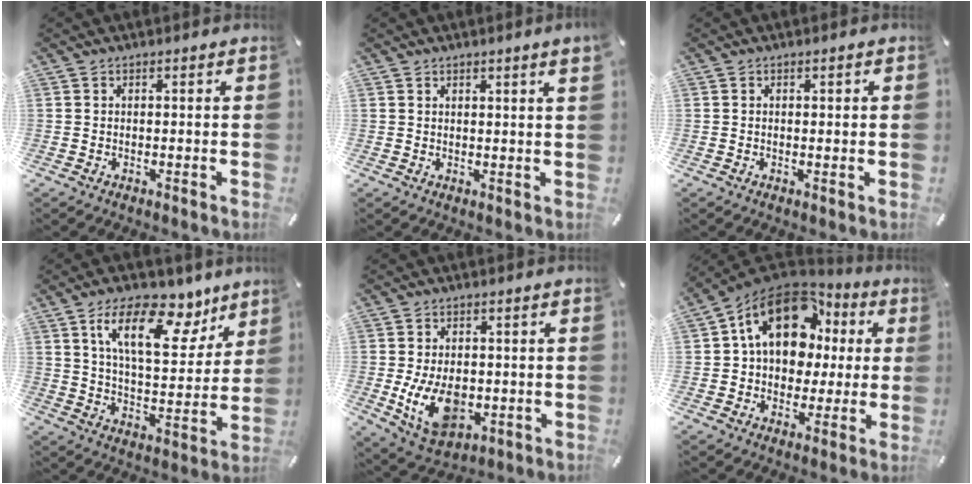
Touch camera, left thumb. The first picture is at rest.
{"total": 1.7, "force": [1.4, -0.1, 1.1], "torque": [-0.022, 0.000, 0.024]}
{"total": 0.7, "force": [0.1, 0.2, 0.7], "torque": [-0.013, 0.001, 0.001]}
{"total": 18.4, "force": [10.7, 8.5, 12.3], "torque": [-0.195, -0.044, 0.177]}
{"total": 11.4, "force": [-1.6, 7.7, 8.3], "torque": [-0.164, -0.002, -0.023]}
{"total": 17.6, "force": [5.9, 13.0, 10.2], "torque": [-0.176, -0.024, 0.106]}